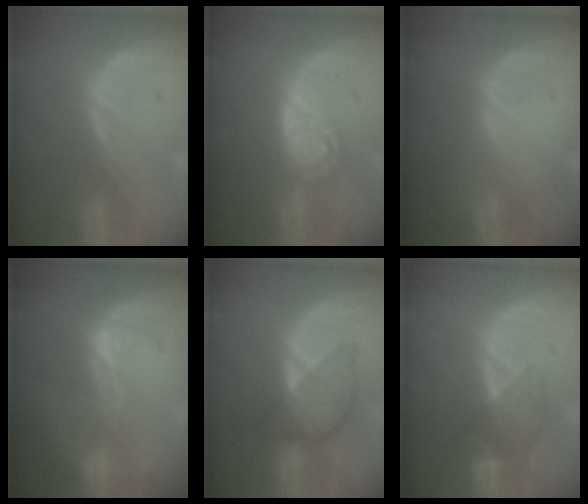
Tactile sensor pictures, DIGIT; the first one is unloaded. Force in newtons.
{"total": 6.3, "press": 6.3, "slide": 0.5}
{"total": 0.0}
{"total": 2.6, "press": 2.0, "slide": 1.6}
{"total": 6.3, "press": 6.3, "slide": 0.3}
{"total": 4.2, "press": 4.2, "slide": 0.4}